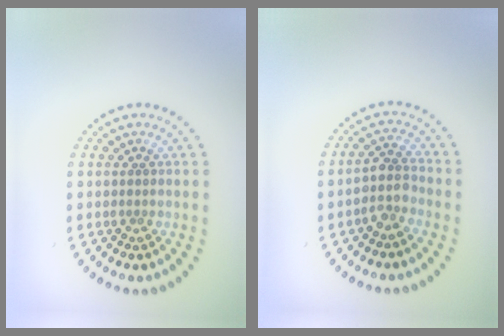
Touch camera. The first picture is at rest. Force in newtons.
{"total": 2.8, "press": 2.4, "slide": 1.5}